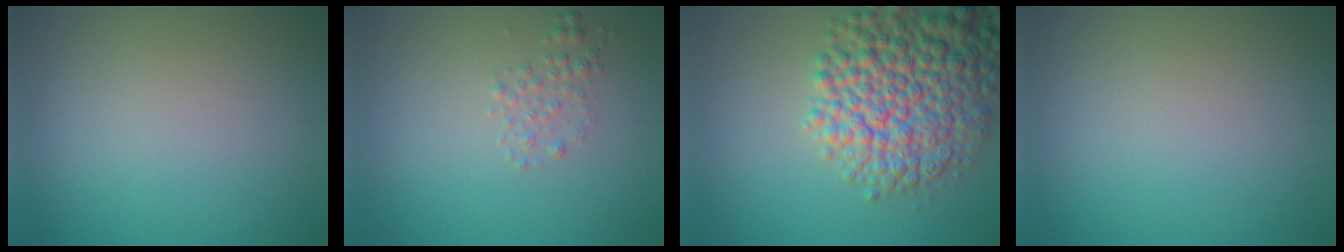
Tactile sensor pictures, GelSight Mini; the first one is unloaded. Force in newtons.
{"total": 1.2, "press": 1.2, "slide": 0.1}
{"total": 9.5, "press": 9.4, "slide": 0.4}
{"total": 0.0}